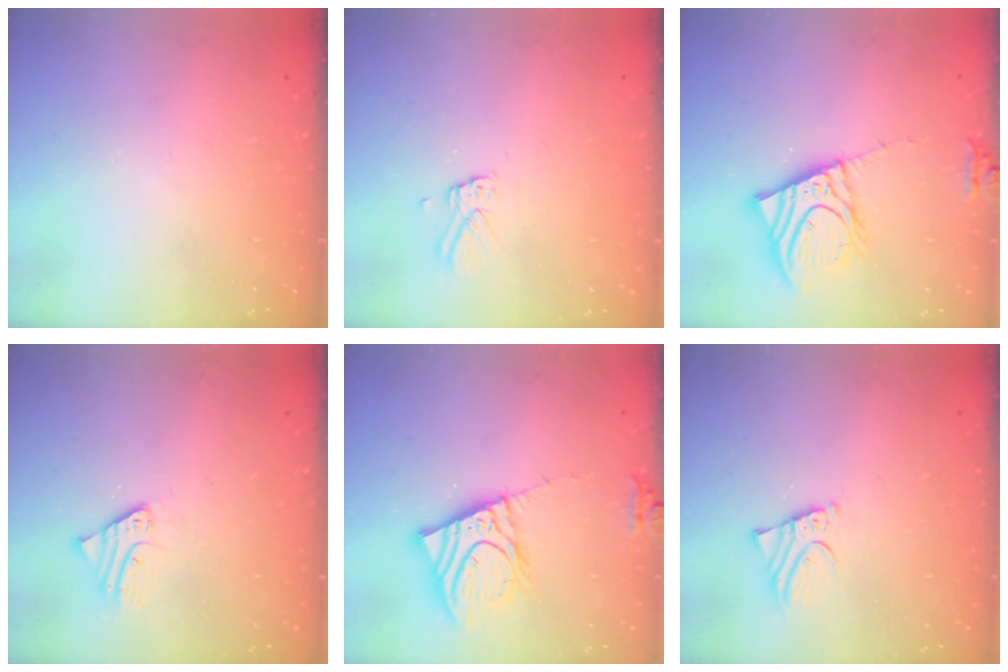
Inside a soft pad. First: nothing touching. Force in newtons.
{"total": 2.9, "press": 2.9, "slide": 0.1}
{"total": 13.5, "press": 13.3, "slide": 2.4}
{"total": 2.5, "press": 2.5, "slide": 0.2}
{"total": 13.5, "press": 13.3, "slide": 2.4}
{"total": 2.2, "press": 2.2, "slide": 0.1}